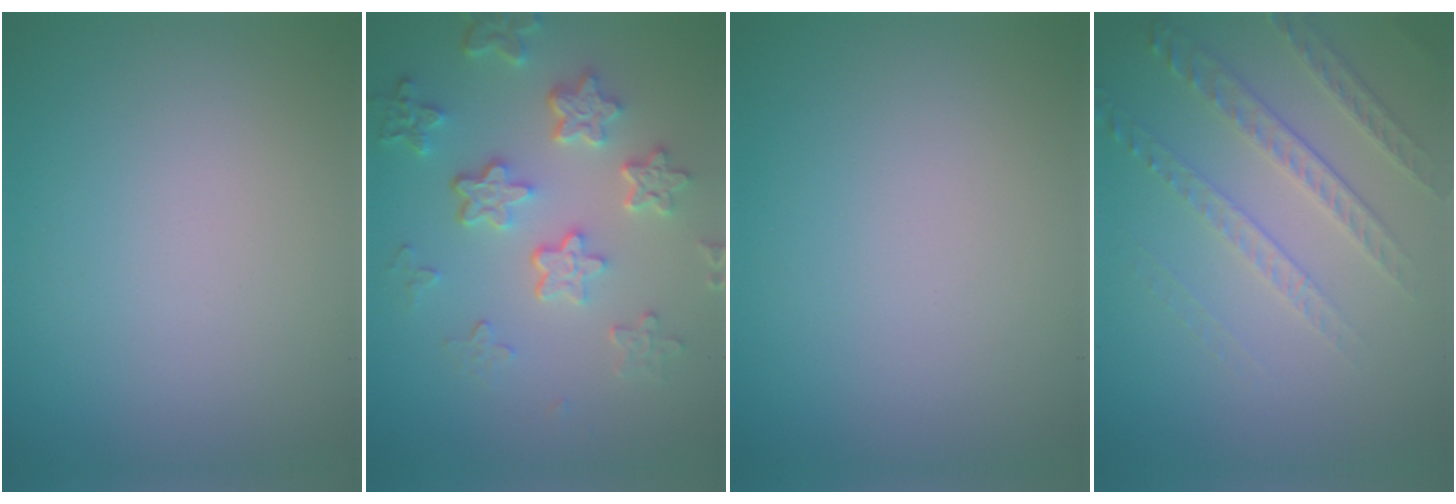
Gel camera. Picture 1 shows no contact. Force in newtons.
{"total": 5.7, "press": 4.3, "slide": 3.7}
{"total": 0.0}
{"total": 4.0, "press": 3.1, "slide": 2.5}